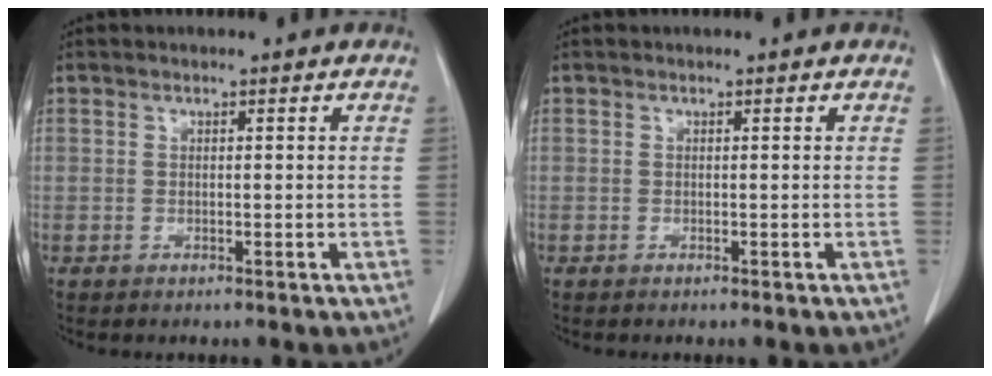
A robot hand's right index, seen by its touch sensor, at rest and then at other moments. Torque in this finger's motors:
{"motor_torque": [-0.03, 0.00, 0.00, -0.01]}